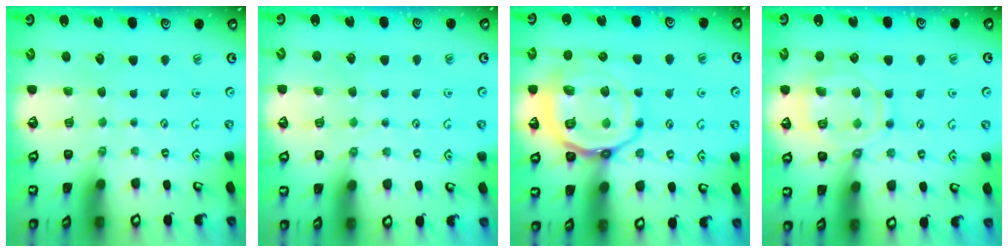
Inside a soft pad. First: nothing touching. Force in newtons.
{"total": 5.2, "press": 5.2, "slide": 0.7}
{"total": 17.7, "press": 17.6, "slide": 1.8}
{"total": 12.7, "press": 12.6, "slide": 1.3}